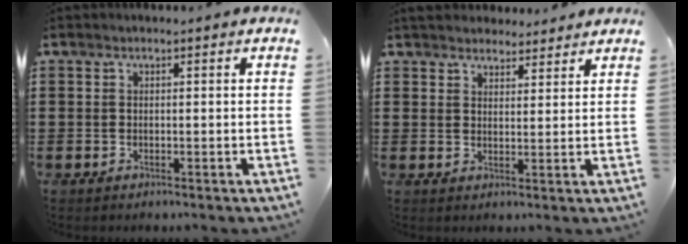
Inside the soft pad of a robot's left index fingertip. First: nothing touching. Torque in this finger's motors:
{"motor_torque": [2.14, 0.00, 0.16, -0.02]}